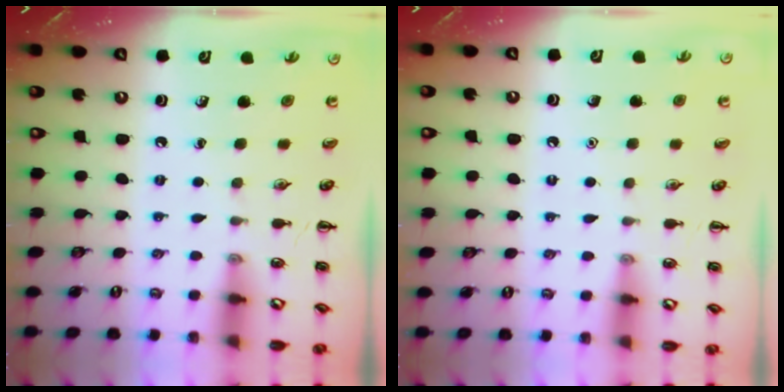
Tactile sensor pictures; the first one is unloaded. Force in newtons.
{"total": 1.5, "press": 1.5, "slide": 0.1}